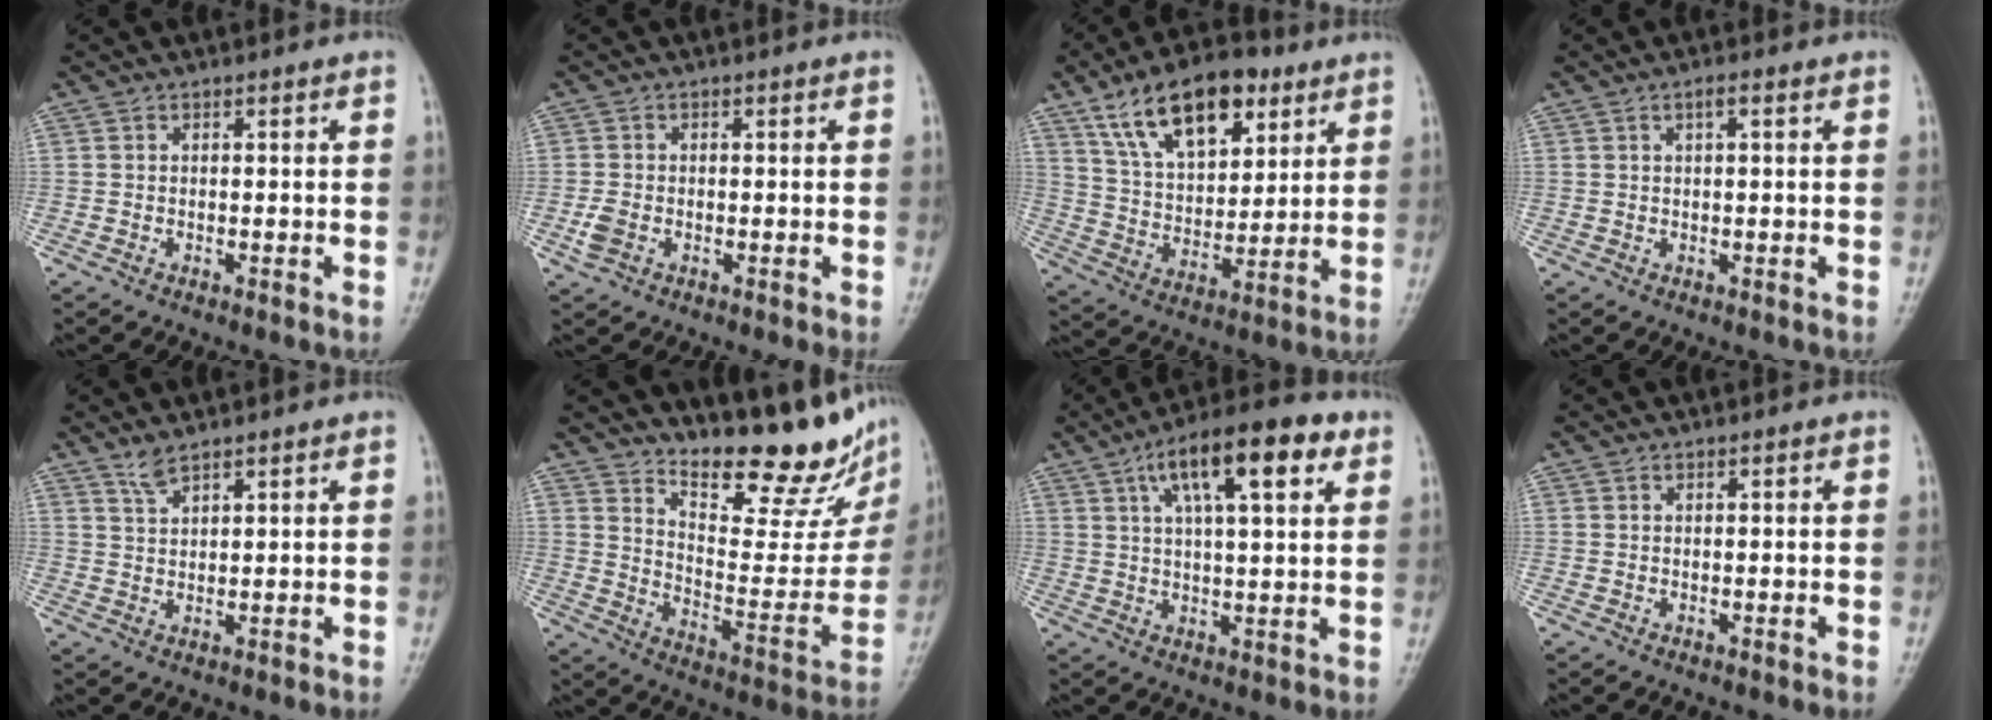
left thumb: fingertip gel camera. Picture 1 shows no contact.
{"total": 2.7, "force": [-1.0, 1.9, 1.7], "torque": [-0.041, 0.004, -0.018]}
{"total": 18.1, "force": [9.9, 9.1, 12.0], "torque": [-0.160, -0.029, 0.175]}
{"total": 1.7, "force": [0.7, 0.4, 1.5], "torque": [-0.029, 0.006, 0.011]}
{"total": 2.7, "force": [2.3, 0.6, 1.4], "torque": [-0.028, -0.010, 0.049]}
{"total": 19.3, "force": [15.5, 4.9, 10.3], "torque": [-0.107, -0.127, 0.229]}
{"total": 15.4, "force": [6.9, 4.9, 12.9], "torque": [-0.187, 0.001, 0.102]}
{"total": 0.0}